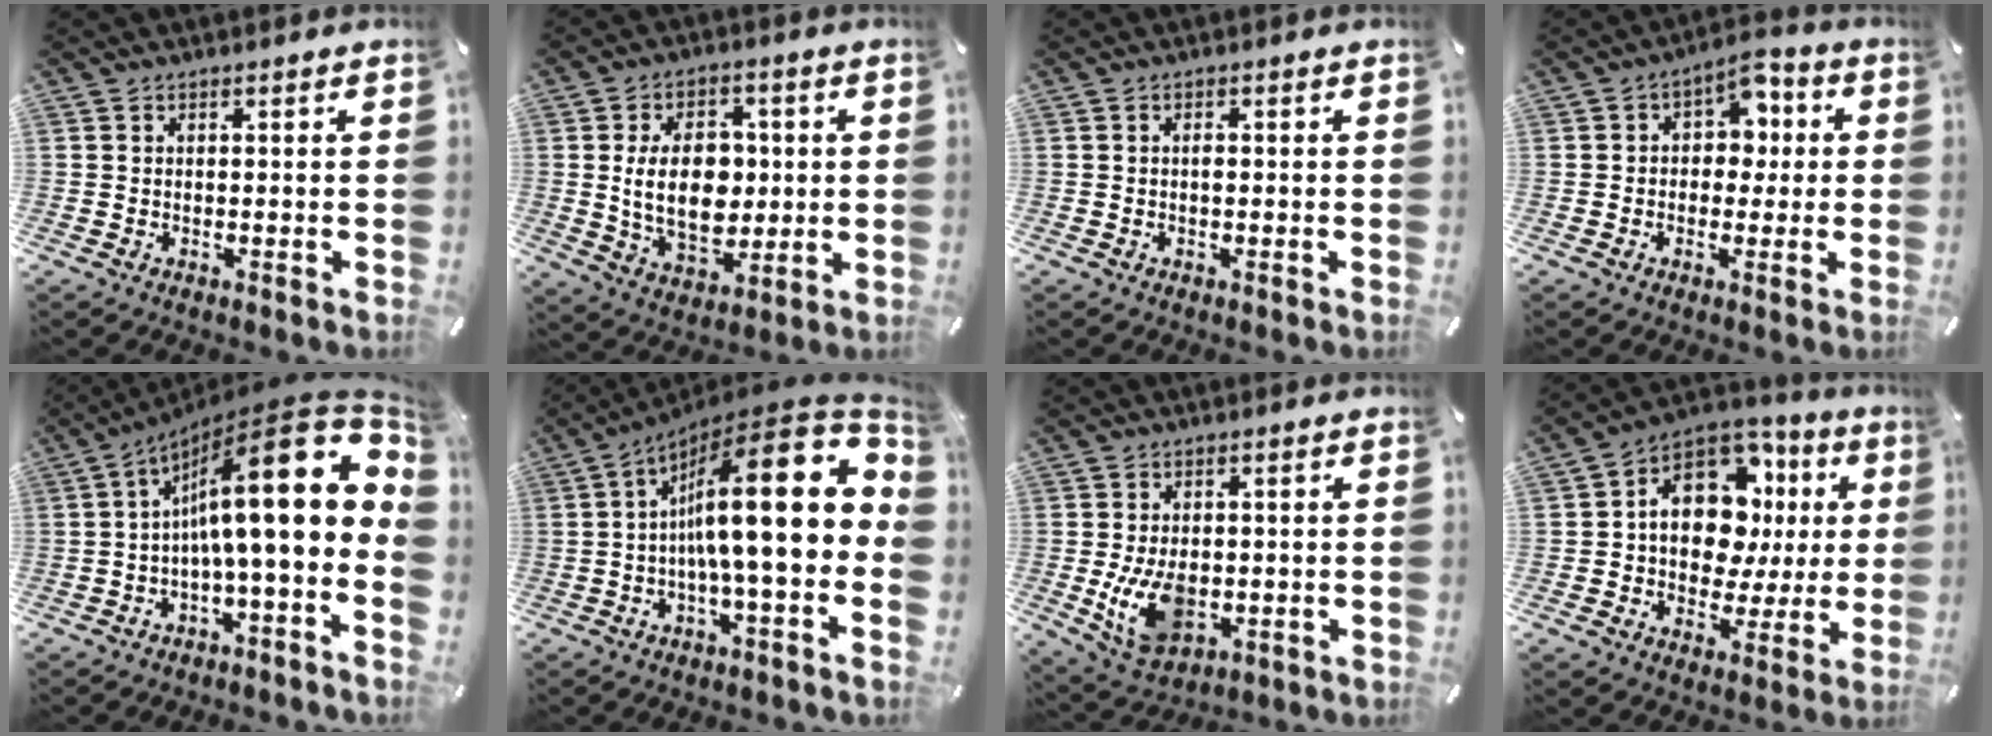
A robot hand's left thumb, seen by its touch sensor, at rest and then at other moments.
{"total": 14.7, "force": [0.8, 9.9, 10.8], "torque": [-0.198, 0.006, 0.013]}
{"total": 1.0, "force": [-0.2, 0.5, 0.8], "torque": [-0.017, 0.000, -0.004]}
{"total": 6.5, "force": [0.7, 5.2, 3.8], "torque": [-0.048, 0.000, 0.006]}
{"total": 23.9, "force": [4.5, 6.5, 22.5], "torque": [-0.353, -0.055, 0.064]}
{"total": 24.4, "force": [3.3, 6.0, 23.4], "torque": [-0.372, -0.045, 0.044]}
{"total": 10.0, "force": [-1.5, 6.6, 7.3], "torque": [-0.148, -0.006, -0.024]}
{"total": 15.6, "force": [2.6, 11.5, 10.2], "torque": [-0.158, -0.019, 0.051]}